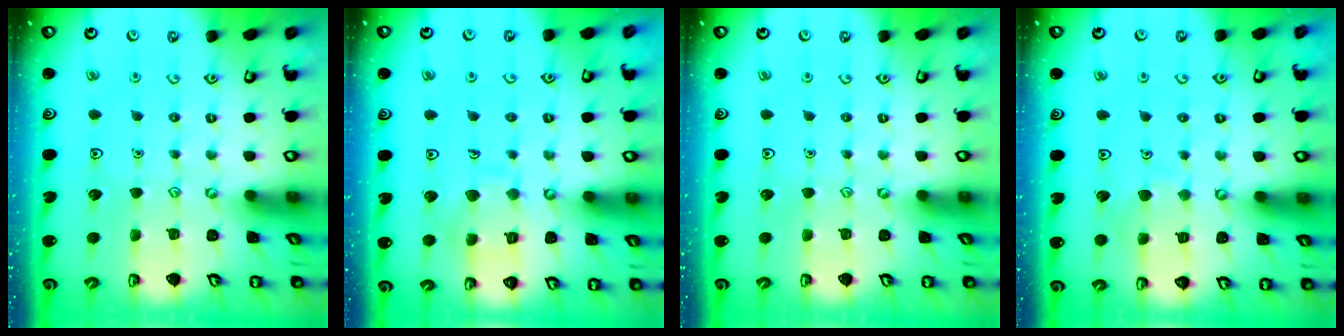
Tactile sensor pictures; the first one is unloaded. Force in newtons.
{"total": 9.2, "press": 9.2, "slide": 0.7}
{"total": 0.0}
{"total": 6.3, "press": 6.3, "slide": 0.5}